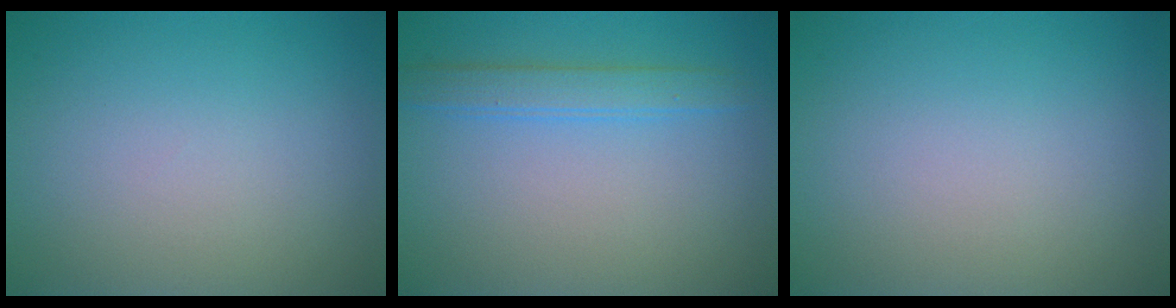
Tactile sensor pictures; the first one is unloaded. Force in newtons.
{"total": 2.5, "press": 2.5, "slide": 0.2}
{"total": 0.0}